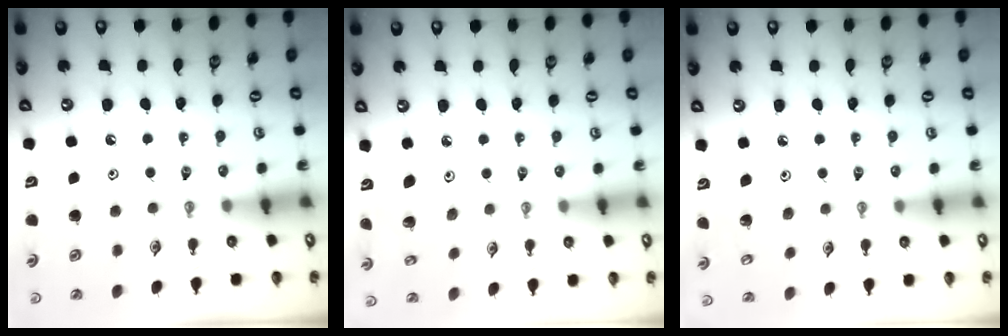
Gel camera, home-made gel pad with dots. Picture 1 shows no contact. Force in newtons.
{"total": 5.5, "press": 5.3, "slide": 1.6}
{"total": 4.2, "press": 4.2, "slide": 0.2}